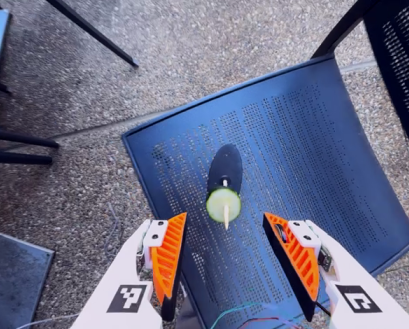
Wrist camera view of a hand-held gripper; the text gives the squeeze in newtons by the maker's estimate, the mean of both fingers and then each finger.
{"total": 0.0}